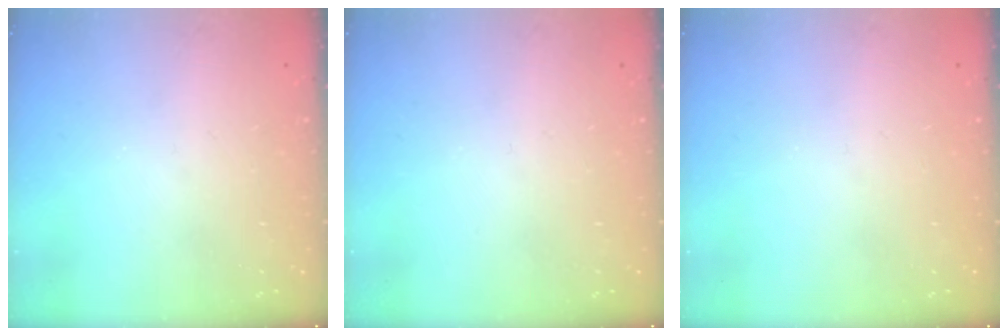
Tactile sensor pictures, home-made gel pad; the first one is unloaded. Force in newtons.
{"total": 0.0}
{"total": 0.0}